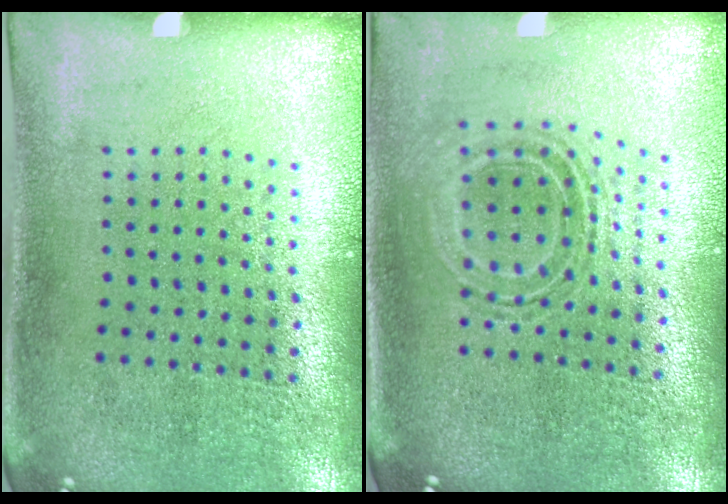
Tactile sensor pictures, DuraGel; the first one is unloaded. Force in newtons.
{"total": 0.8, "press": 0.7, "slide": 0.3}